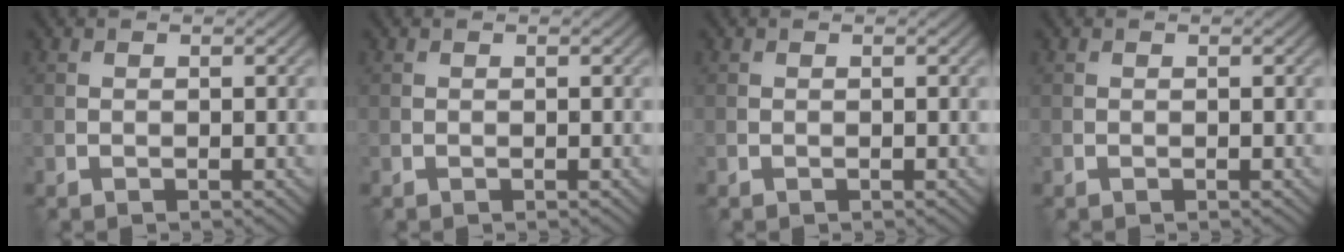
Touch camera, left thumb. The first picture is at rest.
{"total": 0.0}
{"total": 0.0}
{"total": 0.0}